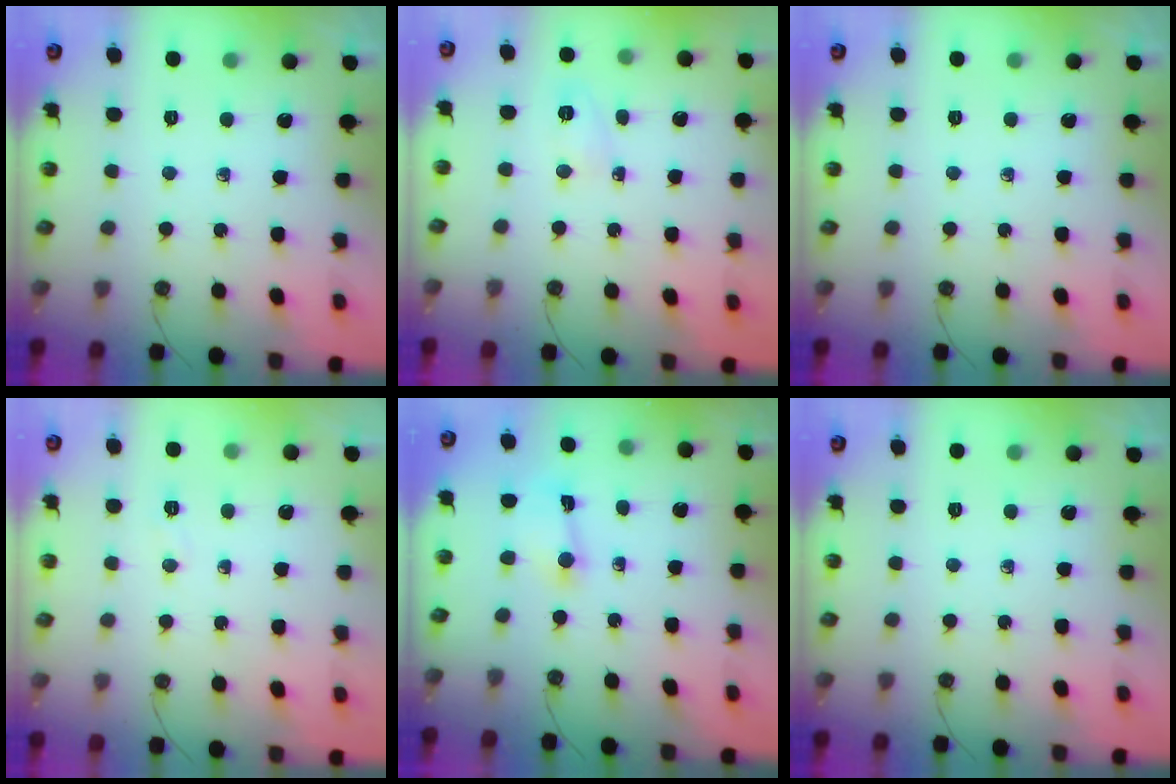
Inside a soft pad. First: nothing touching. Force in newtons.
{"total": 3.2, "press": 3.0, "slide": 1.0}
{"total": 0.0}
{"total": 3.3, "press": 3.2, "slide": 0.4}
{"total": 2.1, "press": 2.0, "slide": 0.6}
{"total": 0.0}